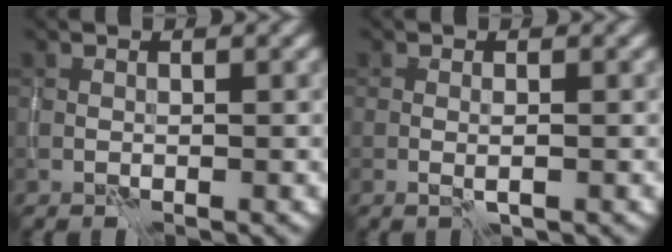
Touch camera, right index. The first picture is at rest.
{"total": 0.9, "force": [-0.1, 0.1, 0.9], "torque": [-0.018, -0.004, -0.002]}